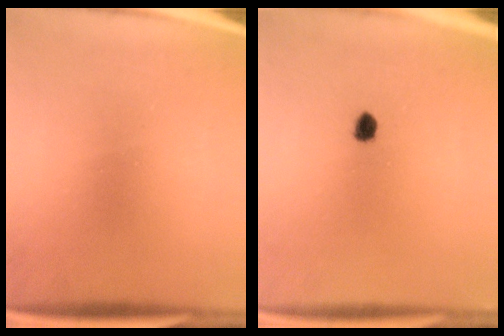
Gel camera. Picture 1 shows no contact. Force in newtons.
{"total": 1.7}